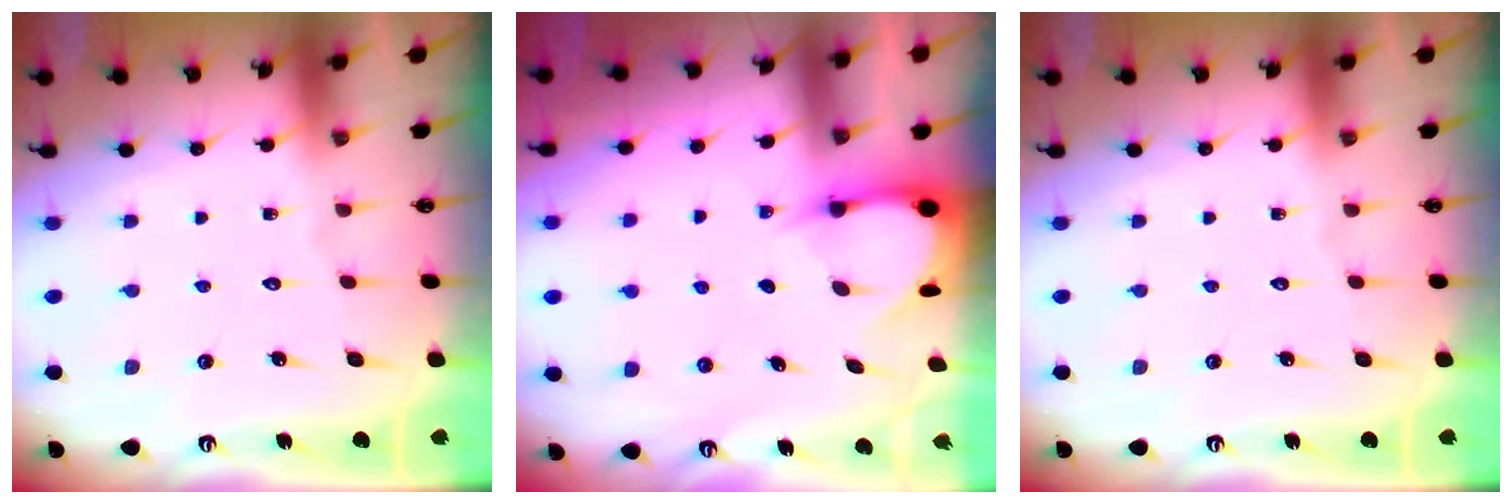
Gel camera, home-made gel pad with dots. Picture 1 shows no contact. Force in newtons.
{"total": 3.3, "press": 3.3, "slide": 0.4}
{"total": 0.0}